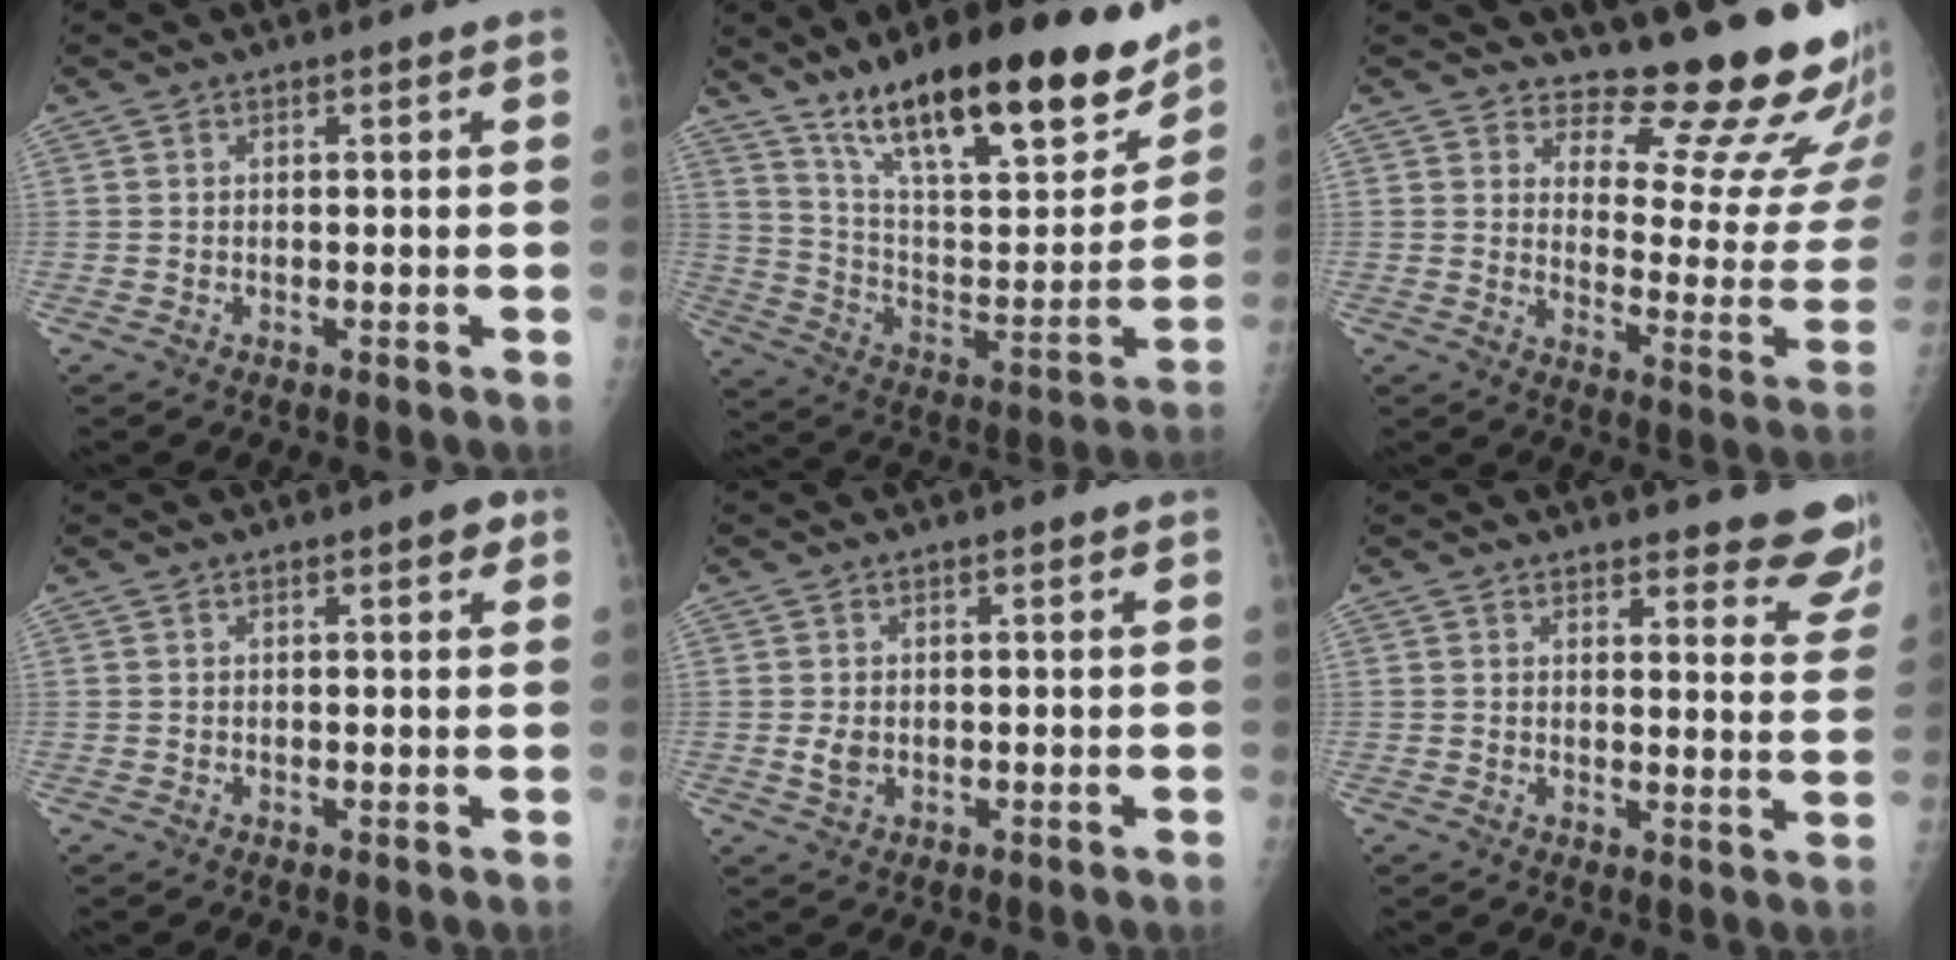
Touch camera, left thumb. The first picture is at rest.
{"total": 27.2, "force": [19.0, 7.6, 18.0], "torque": [-0.242, -0.071, 0.312]}
{"total": 17.4, "force": [15.7, 3.8, 6.5], "torque": [-0.040, -0.170, 0.189]}
{"total": 2.1, "force": [1.1, 0.7, 1.6], "torque": [-0.014, -0.002, 0.012]}
{"total": 2.1, "force": [0.0, 1.5, 1.4], "torque": [-0.025, -0.004, 0.005]}
{"total": 10.1, "force": [9.6, 2.0, 2.6], "torque": [0.010, -0.076, 0.085]}